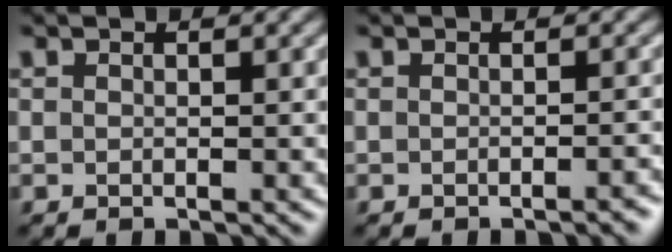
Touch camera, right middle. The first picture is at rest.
{"total": 1.3, "force": [-0.8, 0.3, 1.0], "torque": [-0.008, 0.001, -0.013]}